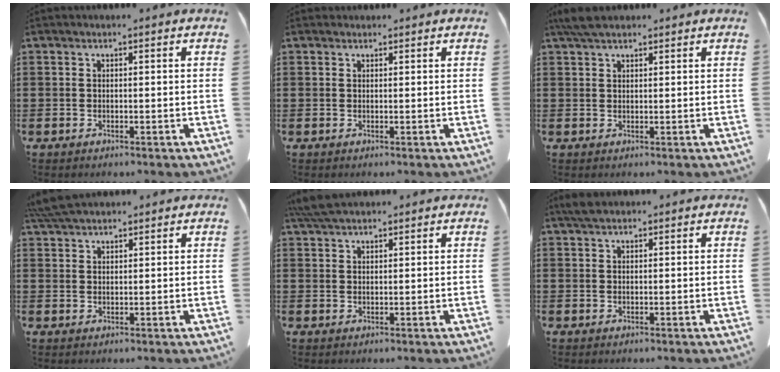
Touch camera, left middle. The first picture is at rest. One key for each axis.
{"total": 0.5, "fx": 0.5, "fy": 0.2, "fz": 0.0, "tx": -0.001, "ty": 0.000, "tz": 0.010}
{"total": 3.4, "fx": 2.6, "fy": 1.0, "fz": 2.0, "tx": -0.047, "ty": 0.004, "tz": 0.050}
{"total": 4.3, "fx": 3.9, "fy": 0.7, "fz": 1.8, "tx": -0.046, "ty": -0.003, "tz": 0.074}
{"total": 4.2, "fx": 3.5, "fy": 0.8, "fz": 2.1, "tx": -0.051, "ty": -0.001, "tz": 0.066}
{"total": 1.9, "fx": 1.4, "fy": 0.6, "fz": 1.1, "tx": -0.026, "ty": 0.004, "tz": 0.027}